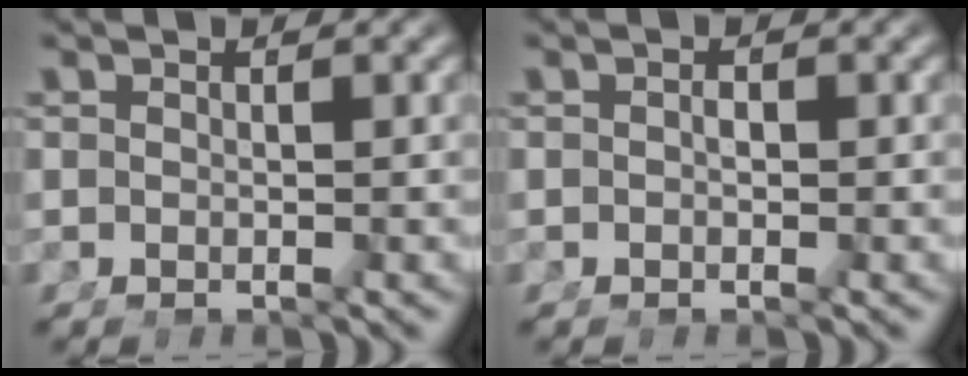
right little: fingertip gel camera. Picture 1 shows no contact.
{"total": 0.6, "force": [-0.1, 0.3, 0.5], "torque": [-0.009, 0.001, -0.001]}